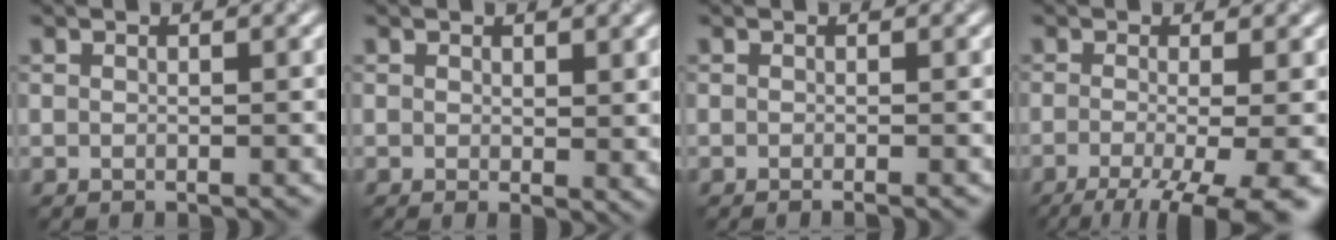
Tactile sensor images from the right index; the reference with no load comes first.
{"total": 2.0, "force": [0.3, 0.7, 1.8], "torque": [-0.031, -0.007, 0.010]}
{"total": 0.9, "force": [-0.5, 0.2, 0.7], "torque": [-0.008, -0.002, -0.007]}
{"total": 9.3, "force": [-4.6, 3.1, 7.4], "torque": [-0.108, -0.023, -0.057]}